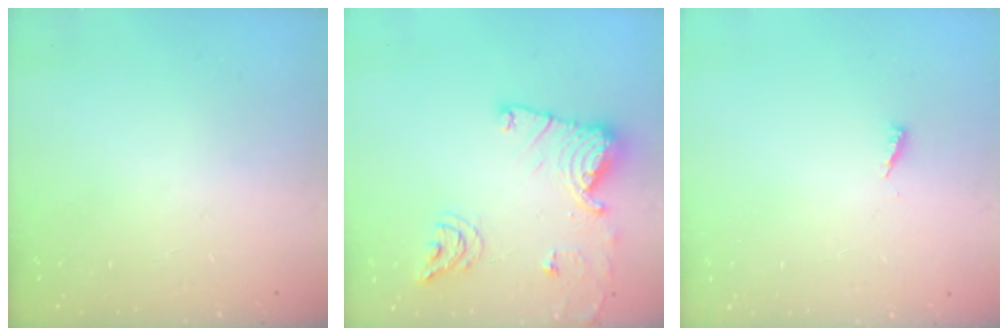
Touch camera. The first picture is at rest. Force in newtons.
{"total": 15.1, "press": 15.0, "slide": 1.5}
{"total": 3.5, "press": 3.4, "slide": 0.3}